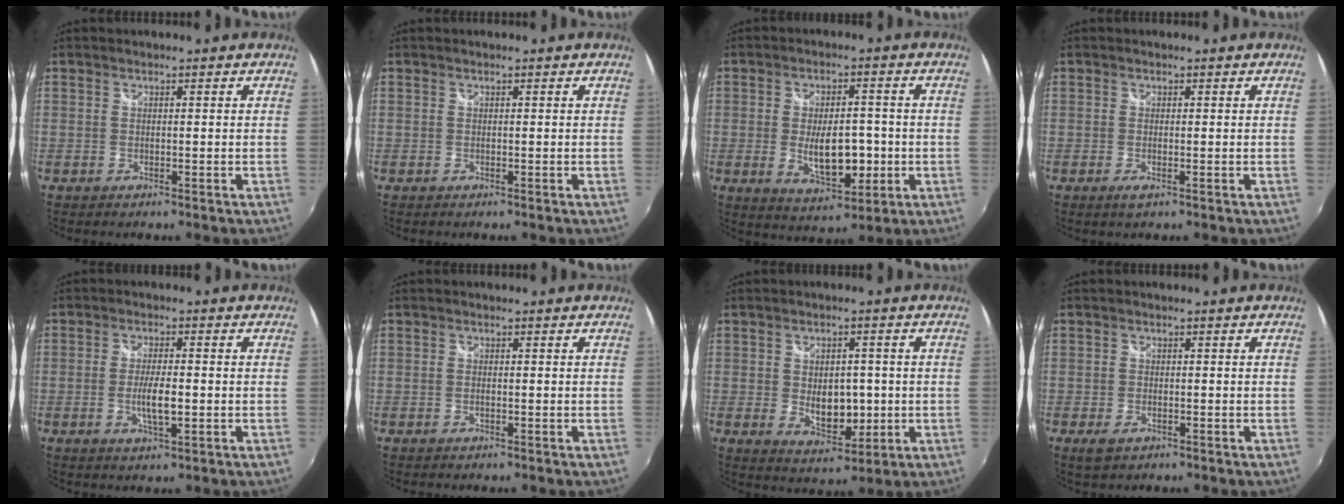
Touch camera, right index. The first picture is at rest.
{"total": 0.0}
{"total": 10.1, "force": [-1.7, 4.9, 8.7], "torque": [-0.154, -0.012, -0.018]}
{"total": 1.4, "force": [-0.4, 0.3, 1.4], "torque": [-0.027, -0.006, -0.008]}
{"total": 4.9, "force": [-1.0, 1.3, 4.7], "torque": [-0.089, -0.007, -0.016]}
{"total": 0.6, "force": [-0.1, 0.2, 0.5], "torque": [-0.013, 0.000, -0.004]}
{"total": 8.2, "force": [-0.7, 5.3, 6.2], "torque": [-0.103, -0.011, 0.001]}
{"total": 2.8, "force": [-1.4, 1.5, 1.8], "torque": [-0.037, -0.006, -0.020]}